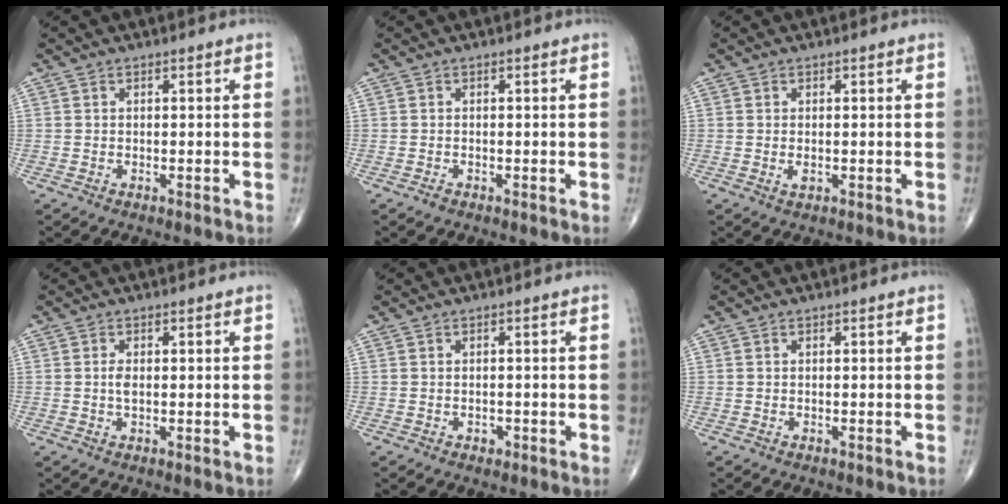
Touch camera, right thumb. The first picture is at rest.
{"total": 0.6, "force": [-0.3, 0.3, 0.4], "torque": [-0.007, -0.002, -0.008]}
{"total": 1.2, "force": [0.0, 0.6, 1.0], "torque": [-0.018, -0.004, 0.001]}
{"total": 1.8, "force": [0.2, 0.8, 1.6], "torque": [-0.032, -0.002, 0.002]}
{"total": 1.1, "force": [-0.4, 0.8, 0.6], "torque": [-0.006, 0.001, -0.005]}
{"total": 0.0}